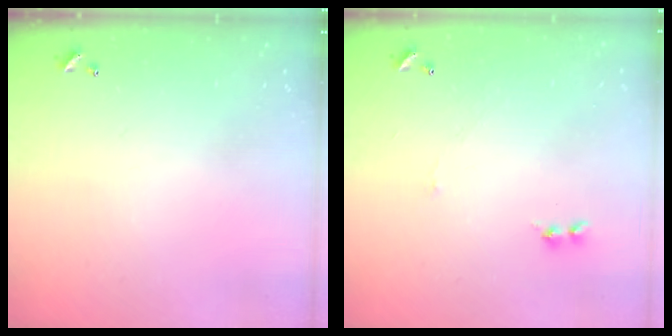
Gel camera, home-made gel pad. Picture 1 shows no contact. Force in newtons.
{"total": 1.7, "press": 1.6, "slide": 0.6}